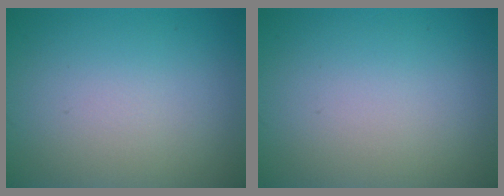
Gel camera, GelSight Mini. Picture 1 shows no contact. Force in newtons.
{"total": 0.0}